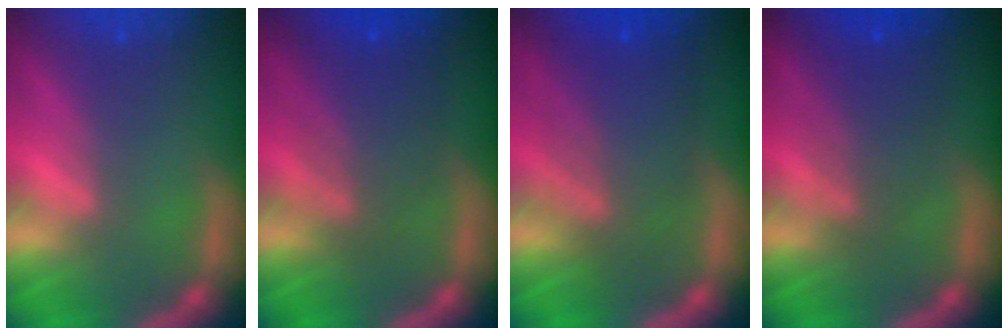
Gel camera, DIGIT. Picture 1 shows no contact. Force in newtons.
{"total": 5.5}
{"total": 7.1}
{"total": 4.6}